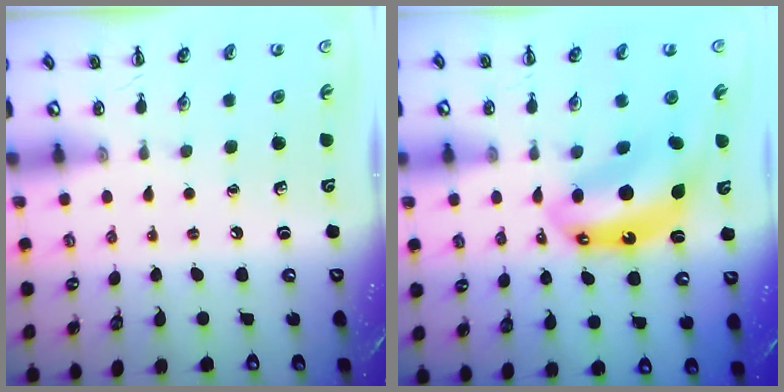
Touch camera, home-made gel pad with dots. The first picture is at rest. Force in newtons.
{"total": 11.2, "press": 10.8, "slide": 3.0}